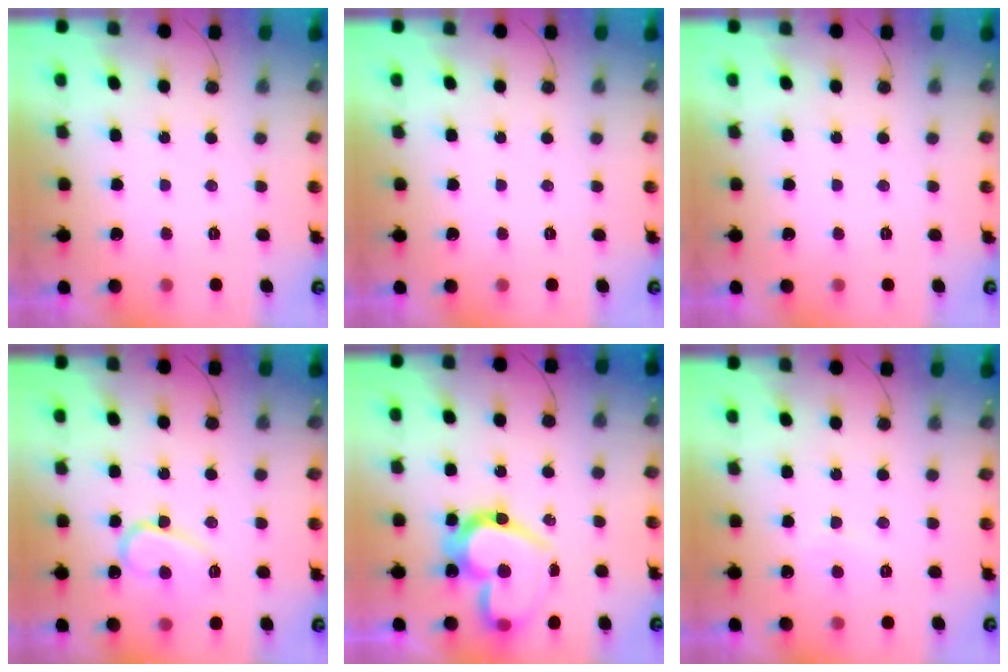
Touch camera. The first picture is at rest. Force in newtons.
{"total": 0.0}
{"total": 0.0}
{"total": 11.6, "press": 11.5, "slide": 1.1}
{"total": 19.8, "press": 19.7, "slide": 1.7}
{"total": 5.1, "press": 5.1, "slide": 0.5}